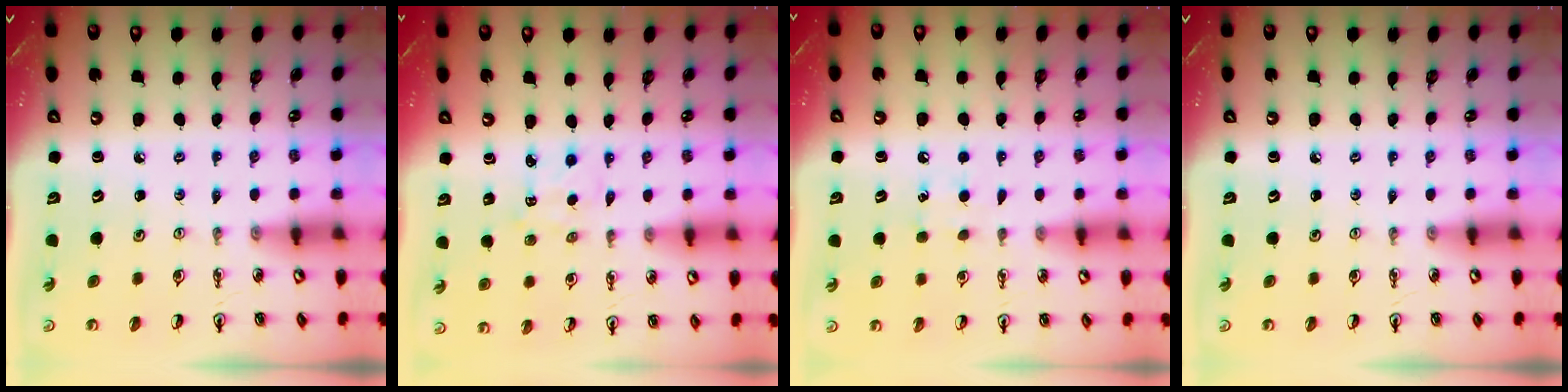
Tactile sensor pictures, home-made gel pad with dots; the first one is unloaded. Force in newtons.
{"total": 2.9, "press": 2.8, "slide": 0.4}
{"total": 6.5, "press": 6.4, "slide": 0.9}
{"total": 0.0}